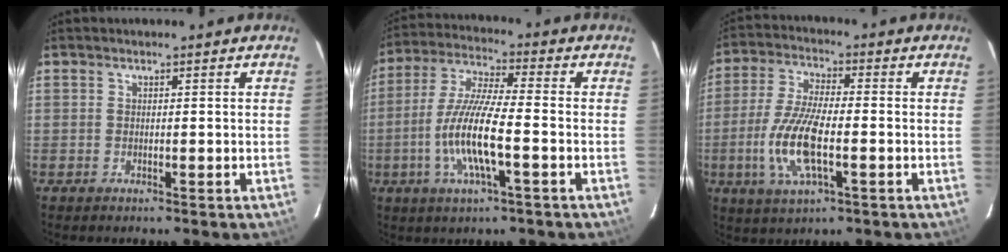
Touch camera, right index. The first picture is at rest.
{"total": 12.4, "force": [-3.6, 1.7, 11.7], "torque": [-0.244, -0.004, -0.070]}
{"total": 11.9, "force": [-3.0, 3.7, 10.9], "torque": [-0.232, -0.004, -0.060]}